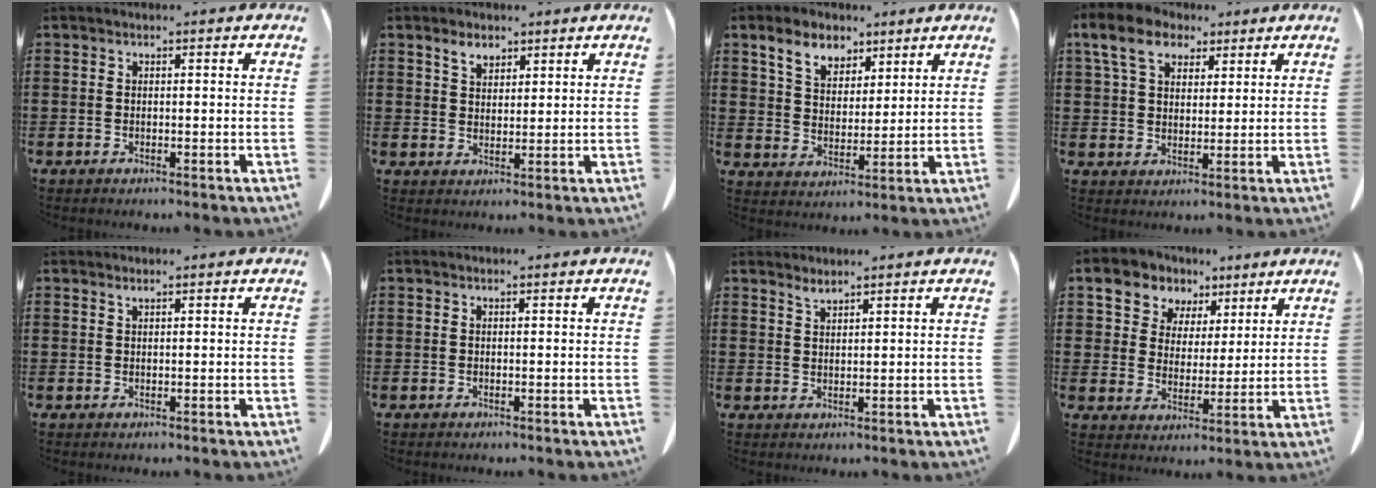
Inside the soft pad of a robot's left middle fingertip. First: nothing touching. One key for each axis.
{"total": 3.2, "fx": 2.3, "fy": 1.8, "fz": 1.5, "tx": -0.028, "ty": 0.003, "tz": 0.040}
{"total": 6.9, "fx": 4.9, "fy": 4.1, "fz": 2.6, "tx": -0.068, "ty": 0.001, "tz": 0.089}
{"total": 7.9, "fx": 4.9, "fy": 4.6, "fz": 4.1, "tx": -0.102, "ty": 0.007, "tz": 0.091}
{"total": 0.7, "fx": 0.5, "fy": 0.0, "fz": 0.5, "tx": -0.013, "ty": -0.004, "tz": 0.012}
{"total": 0.0}
{"total": 1.6, "fx": 1.6, "fy": 0.0, "fz": 0.4, "tx": -0.012, "ty": -0.004, "tz": 0.031}
{"total": 6.7, "fx": 4.4, "fy": 5.1, "fz": 0.3, "tx": -0.050, "ty": -0.017, "tz": 0.076}